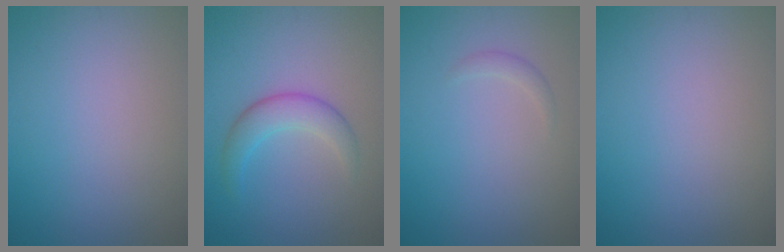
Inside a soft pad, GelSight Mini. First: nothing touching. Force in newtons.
{"total": 3.1, "press": 3.1, "slide": 0.1}
{"total": 0.8, "press": 0.8, "slide": 0.0}
{"total": 0.0}